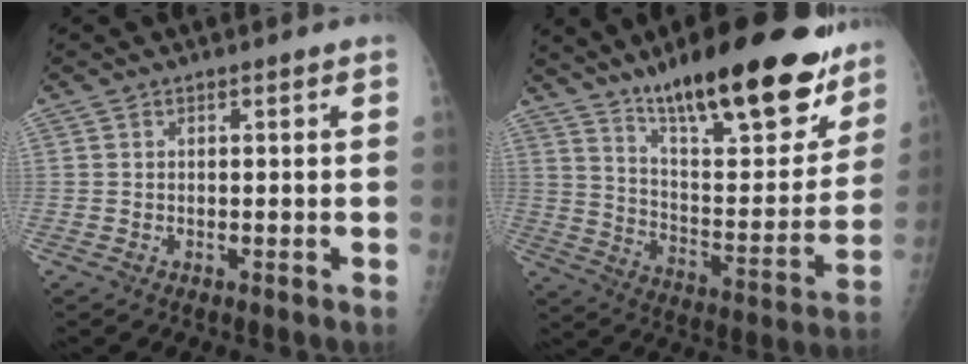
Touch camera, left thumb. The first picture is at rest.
{"total": 27.8, "force": [19.2, 8.0, 18.5], "torque": [-0.236, -0.077, 0.297]}